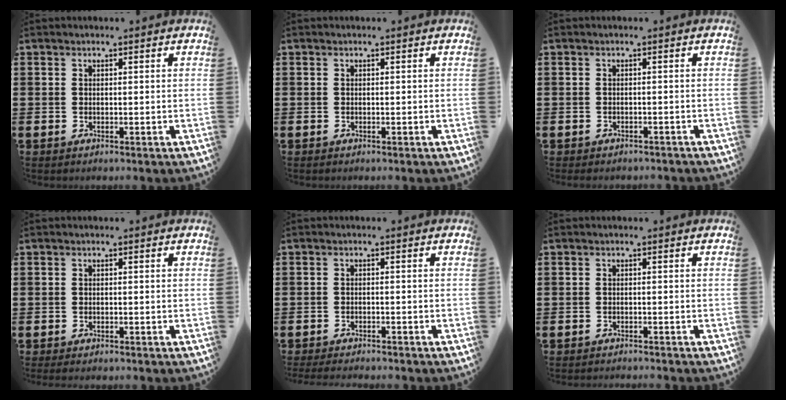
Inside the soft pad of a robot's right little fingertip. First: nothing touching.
{"total": 0.0}
{"total": 0.7, "force": [-0.7, 0.1, 0.0], "torque": [-0.003, -0.002, -0.015]}
{"total": 0.6, "force": [-0.5, 0.1, 0.3], "torque": [-0.006, -0.002, -0.011]}
{"total": 1.4, "force": [-1.4, 0.0, 0.2], "torque": [-0.005, 0.001, -0.027]}
{"total": 0.7, "force": [-0.7, -0.1, -0.1], "torque": [0.001, -0.001, -0.014]}